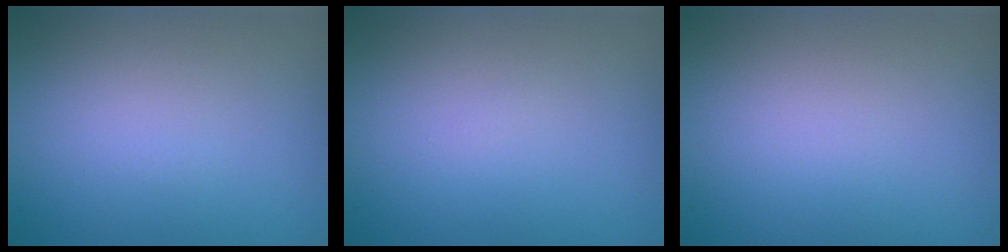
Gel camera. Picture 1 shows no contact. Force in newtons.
{"total": 0.0}
{"total": 0.0}